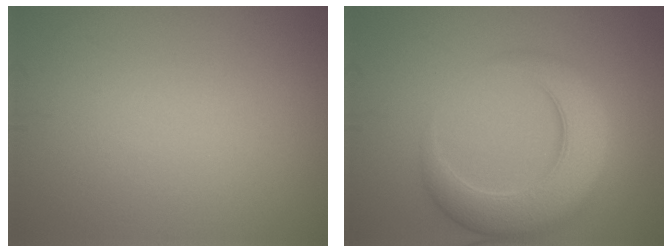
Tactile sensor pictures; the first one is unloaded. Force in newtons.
{"total": 6.9, "press": 6.9, "slide": 0.6}